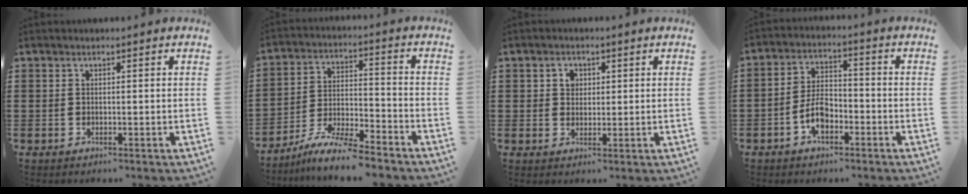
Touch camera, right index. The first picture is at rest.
{"total": 7.9, "force": [-7.2, 0.4, 3.2], "torque": [-0.063, 0.003, -0.139]}
{"total": 2.1, "force": [0.7, 1.8, 0.8], "torque": [-0.022, 0.011, 0.012]}
{"total": 5.8, "force": [-2.6, 3.0, 4.2], "torque": [-0.091, 0.005, -0.052]}